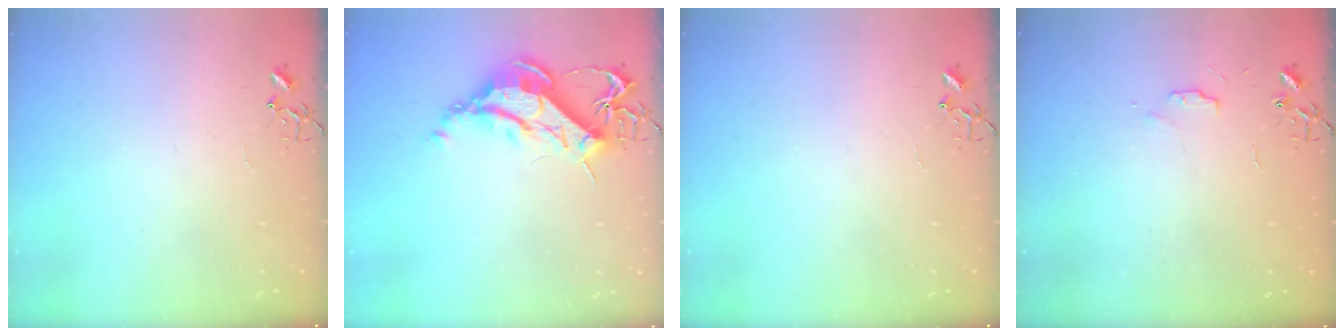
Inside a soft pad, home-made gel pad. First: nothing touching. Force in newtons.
{"total": 12.9, "press": 12.9, "slide": 1.2}
{"total": 0.0}
{"total": 4.7, "press": 4.6, "slide": 0.7}